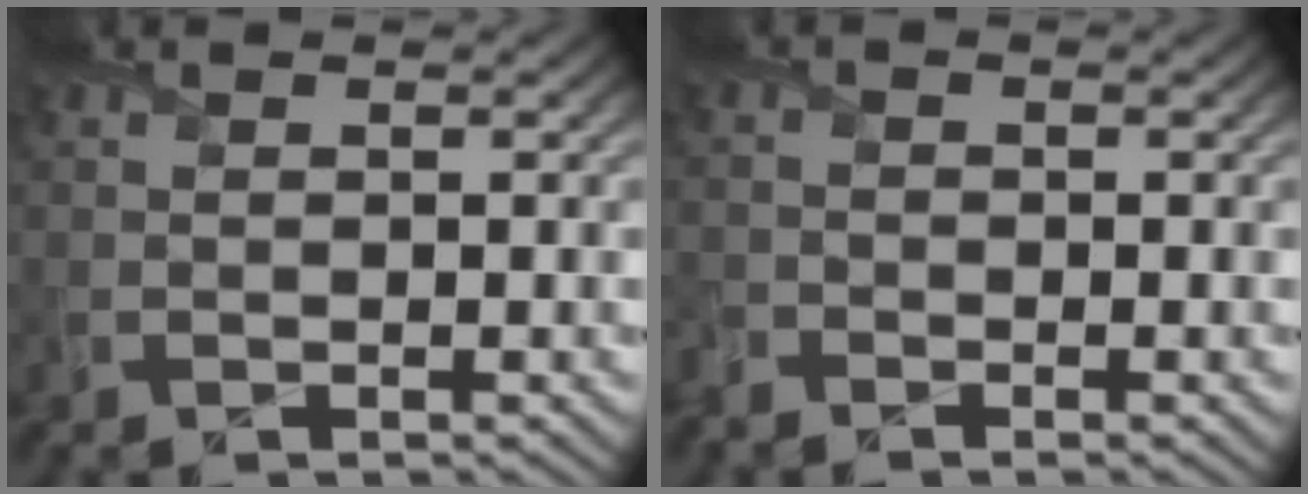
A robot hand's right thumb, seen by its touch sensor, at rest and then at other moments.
{"total": 1.9, "force": [-1.8, 0.6, 0.4], "torque": [-0.013, -0.010, -0.047]}